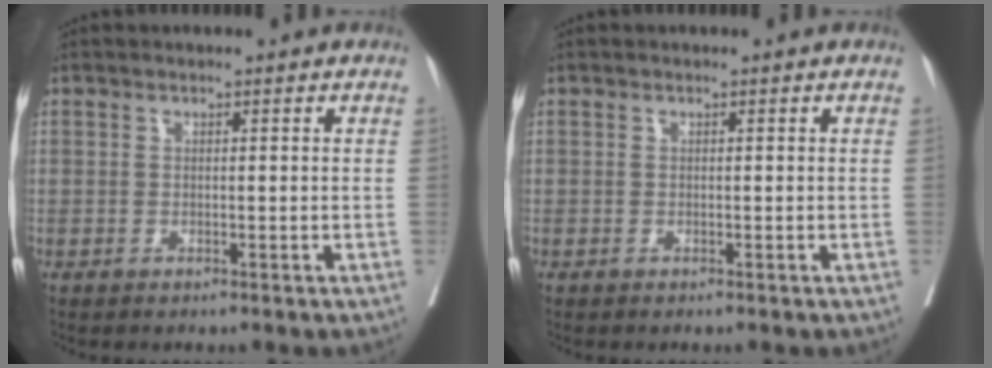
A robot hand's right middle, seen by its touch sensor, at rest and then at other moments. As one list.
[{"total": 0.0}]